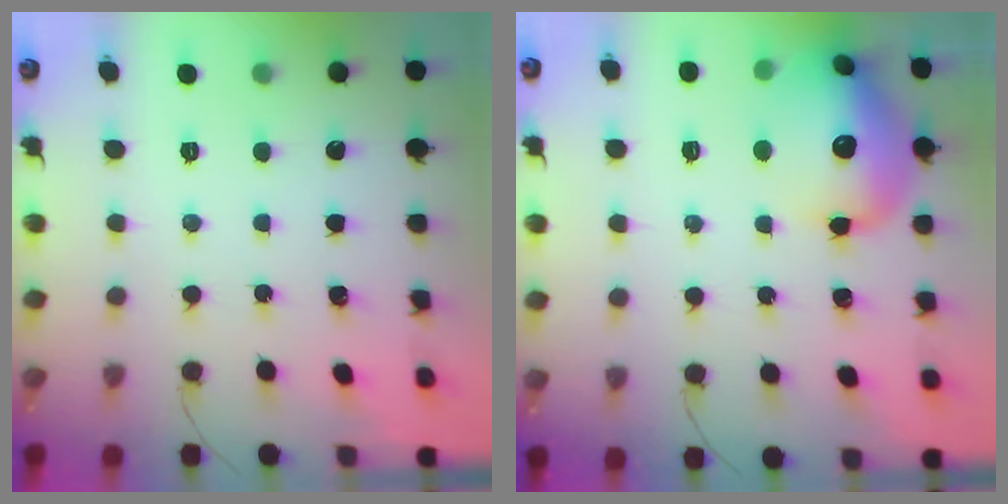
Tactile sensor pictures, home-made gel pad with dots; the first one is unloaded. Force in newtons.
{"total": 17.8, "press": 17.6, "slide": 2.4}